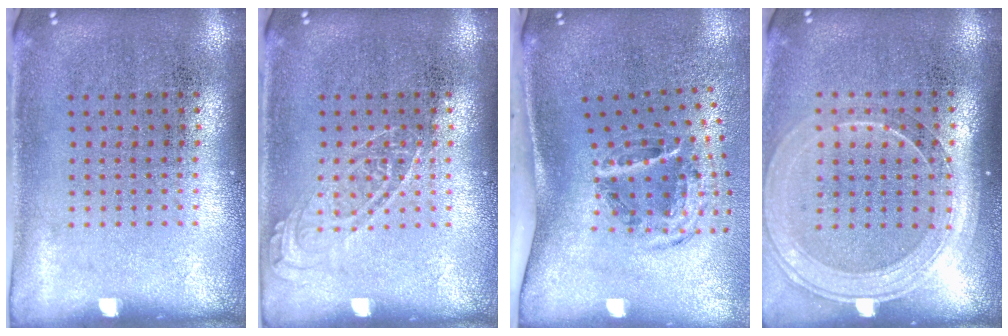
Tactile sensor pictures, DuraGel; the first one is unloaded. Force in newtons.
{"total": 1.6, "press": 1.5, "slide": 0.3}
{"total": 2.0, "press": 1.2, "slide": 1.5}
{"total": 1.8, "press": 1.6, "slide": 0.8}